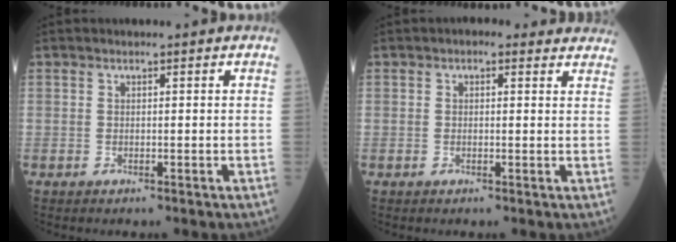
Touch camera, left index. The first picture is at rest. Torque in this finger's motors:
{"motor_torque": [0.65, -0.78, 0.05, 0.00]}